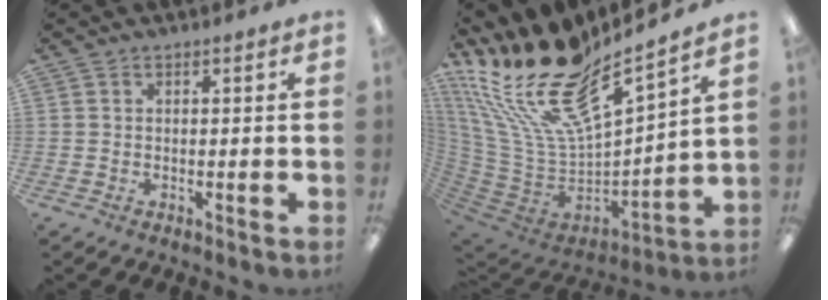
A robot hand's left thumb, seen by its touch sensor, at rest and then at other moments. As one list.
[{"total": 22.7, "force": [16.4, 6.9, 14.1], "torque": [-0.268, -0.125, 0.291]}]